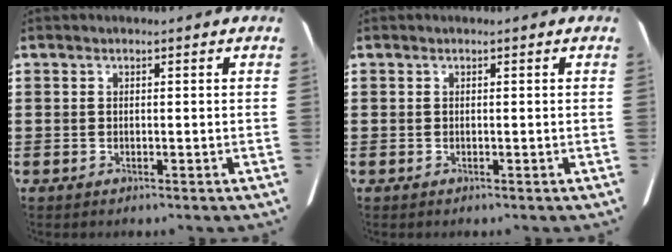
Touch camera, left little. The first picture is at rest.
{"total": 0.0}